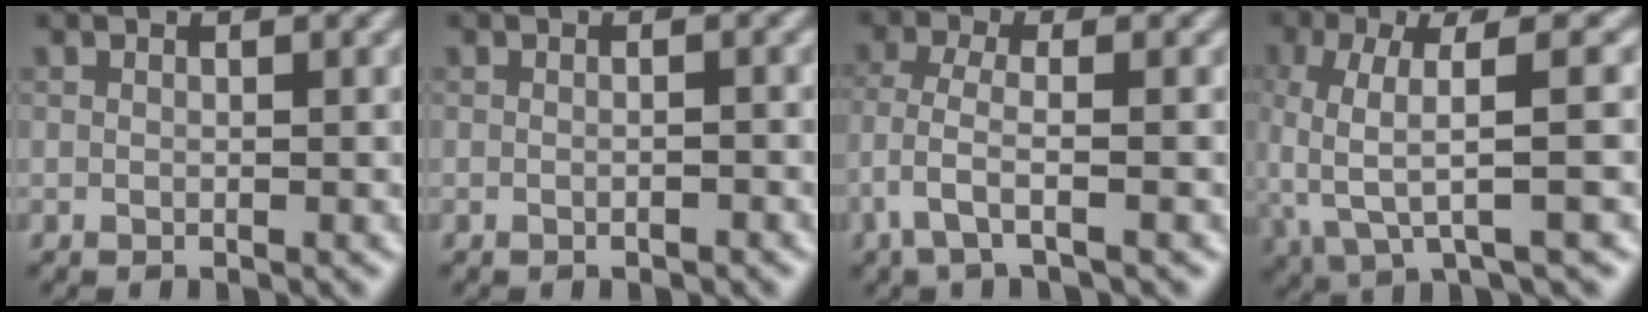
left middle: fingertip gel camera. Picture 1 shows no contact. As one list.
[{"total": 0.7, "force": [-0.3, 0.1, 0.6], "torque": [-0.011, -0.003, -0.008]}, {"total": 3.0, "force": [-1.6, 0.7, 2.5], "torque": [-0.060, -0.002, -0.039]}, {"total": 6.6, "force": [-0.3, 1.6, 6.4], "torque": [-0.127, 0.002, -0.010]}]